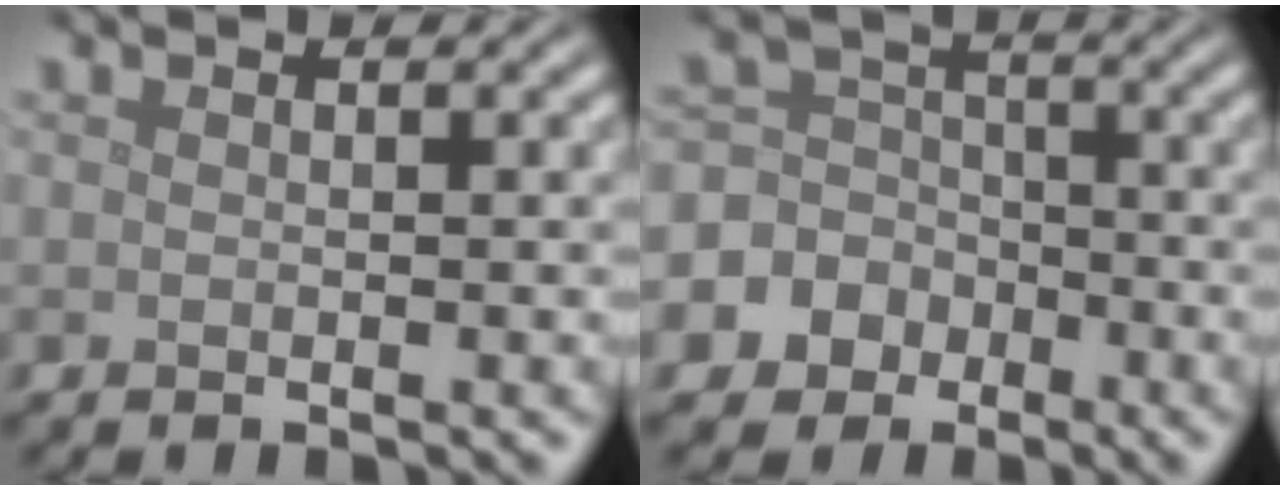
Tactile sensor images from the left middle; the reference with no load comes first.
{"total": 8.6, "force": [-3.5, 7.8, 1.3], "torque": [-0.040, 0.004, -0.089]}